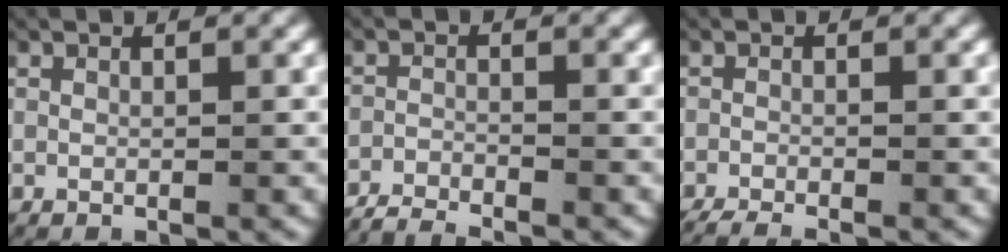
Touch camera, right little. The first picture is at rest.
{"total": 4.0, "force": [-3.8, 1.2, 0.6], "torque": [-0.022, -0.016, -0.061]}
{"total": 3.4, "force": [-3.1, 1.0, 1.0], "torque": [-0.023, -0.014, -0.046]}